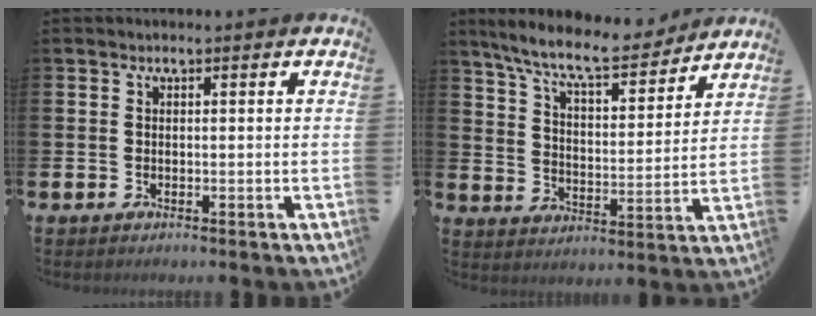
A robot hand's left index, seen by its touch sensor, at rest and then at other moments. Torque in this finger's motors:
{"motor_torque": [1.12, -1.02, 0.95, 0.21]}